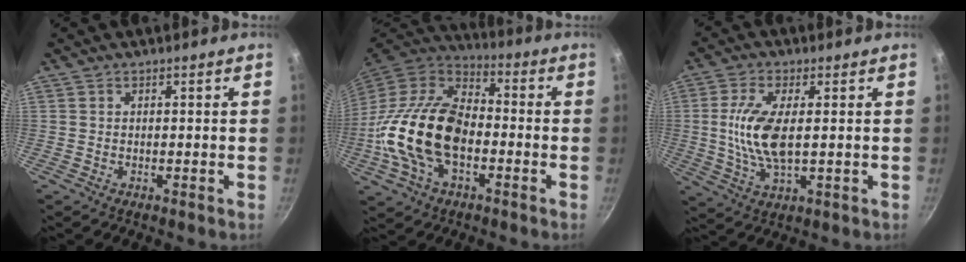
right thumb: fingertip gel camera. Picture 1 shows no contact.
{"total": 22.6, "force": [-4.0, 13.8, 17.4], "torque": [-0.319, 0.032, -0.086]}
{"total": 10.4, "force": [0.7, 4.2, 9.5], "torque": [-0.198, -0.004, 0.014]}